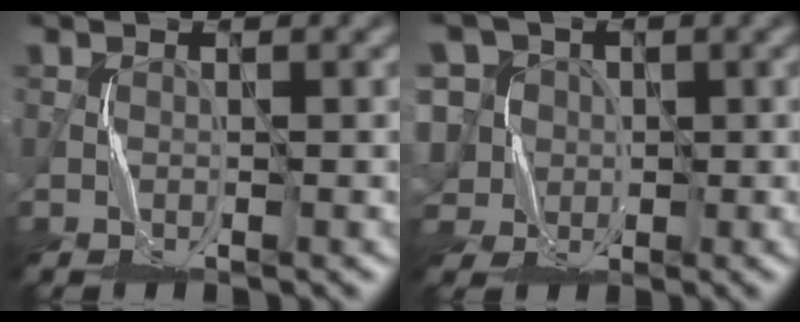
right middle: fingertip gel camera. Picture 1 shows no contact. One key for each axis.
{"total": 8.3, "fx": 1.4, "fy": 7.7, "fz": 2.8, "tx": -0.073, "ty": 0.032, "tz": -0.014}